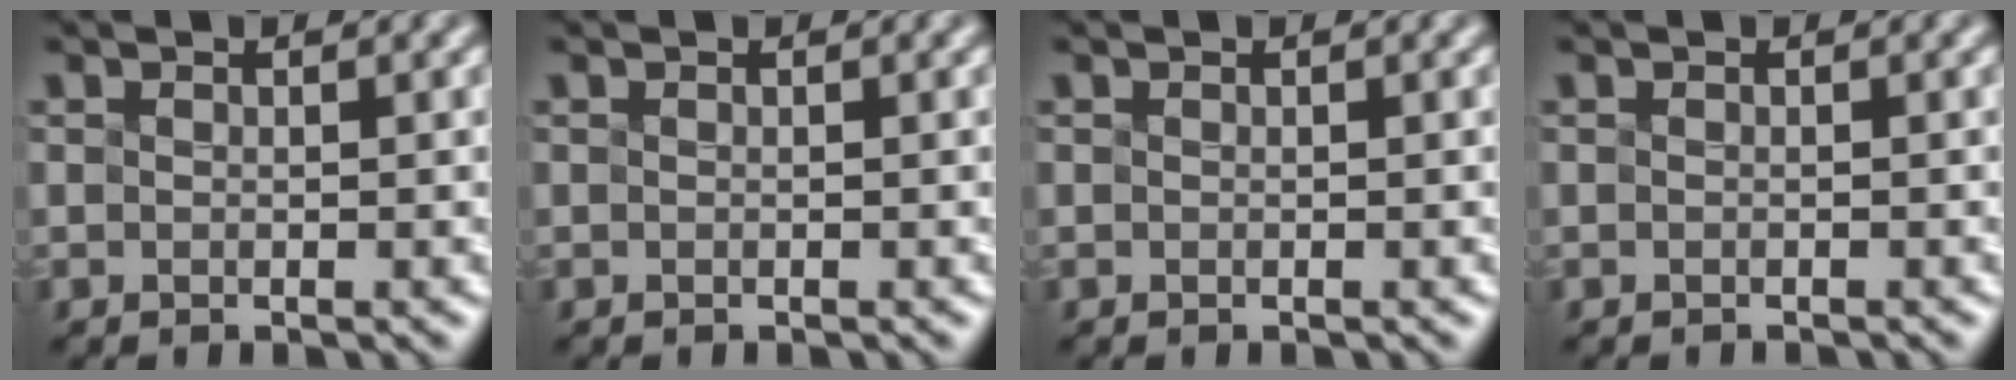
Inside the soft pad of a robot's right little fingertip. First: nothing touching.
{"total": 0.0}
{"total": 0.0}
{"total": 0.9, "force": [-0.9, 0.0, 0.2], "torque": [0.006, -0.009, -0.017]}